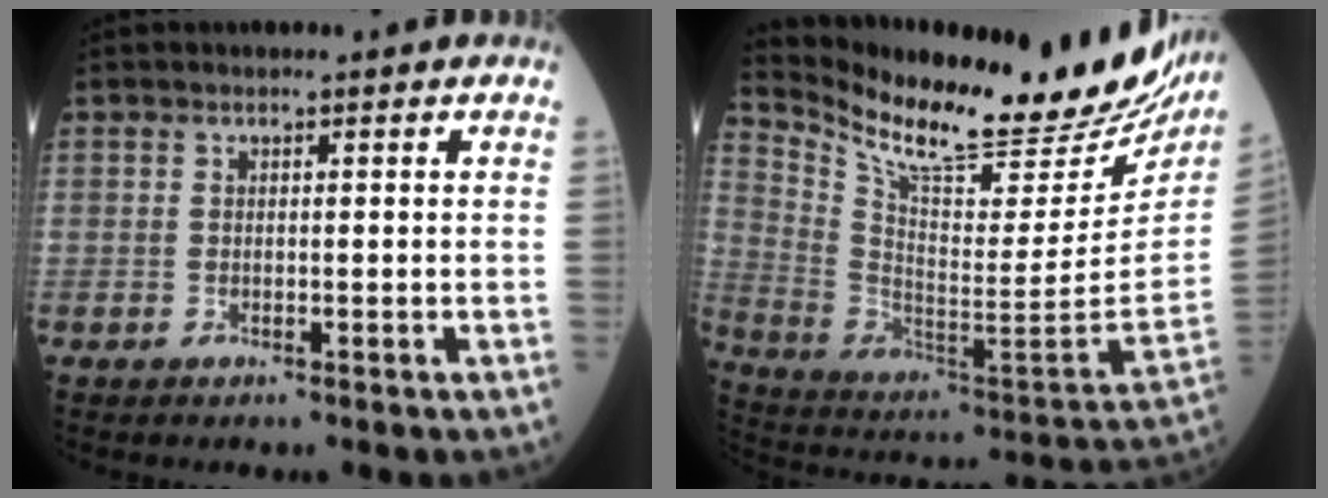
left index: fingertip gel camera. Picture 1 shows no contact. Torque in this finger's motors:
{"motor_torque": [0.13, -0.45, 0.20, 0.07]}